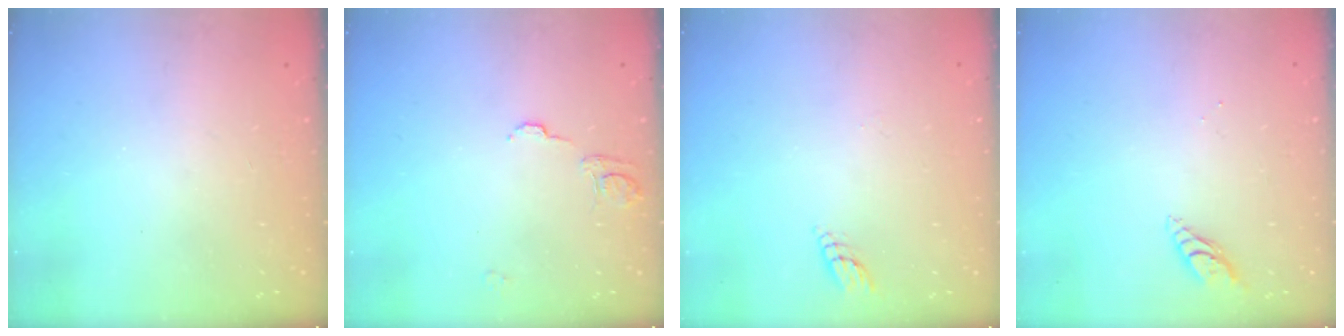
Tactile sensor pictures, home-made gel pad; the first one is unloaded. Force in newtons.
{"total": 6.2, "press": 6.2, "slide": 0.4}
{"total": 3.4, "press": 3.3, "slide": 0.3}
{"total": 5.0, "press": 5.0, "slide": 0.4}